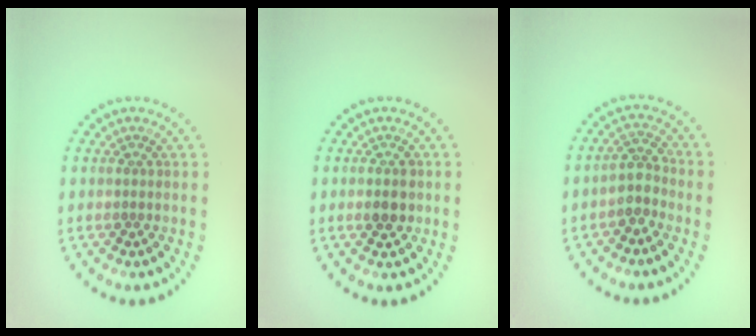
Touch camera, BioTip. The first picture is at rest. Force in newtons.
{"total": 2.5, "press": 2.5, "slide": 0.2}
{"total": 2.4, "press": 2.0, "slide": 1.3}